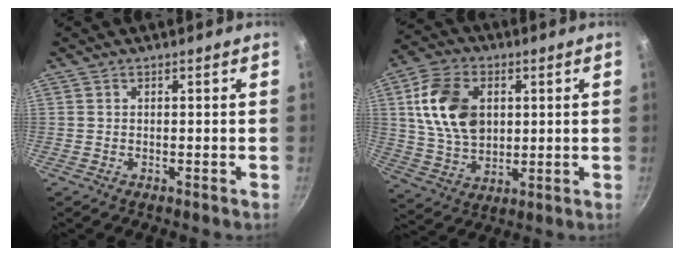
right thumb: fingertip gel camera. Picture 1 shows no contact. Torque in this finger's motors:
{"motor_torque": [0.52, 0.87, 0.95, 0.24, 0.23]}